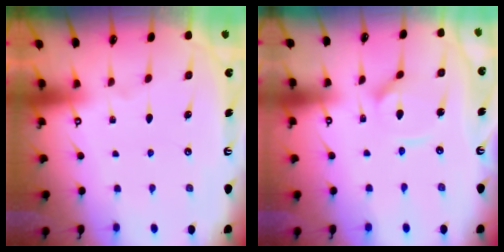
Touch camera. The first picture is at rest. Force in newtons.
{"total": 6.6, "press": 6.6, "slide": 0.5}